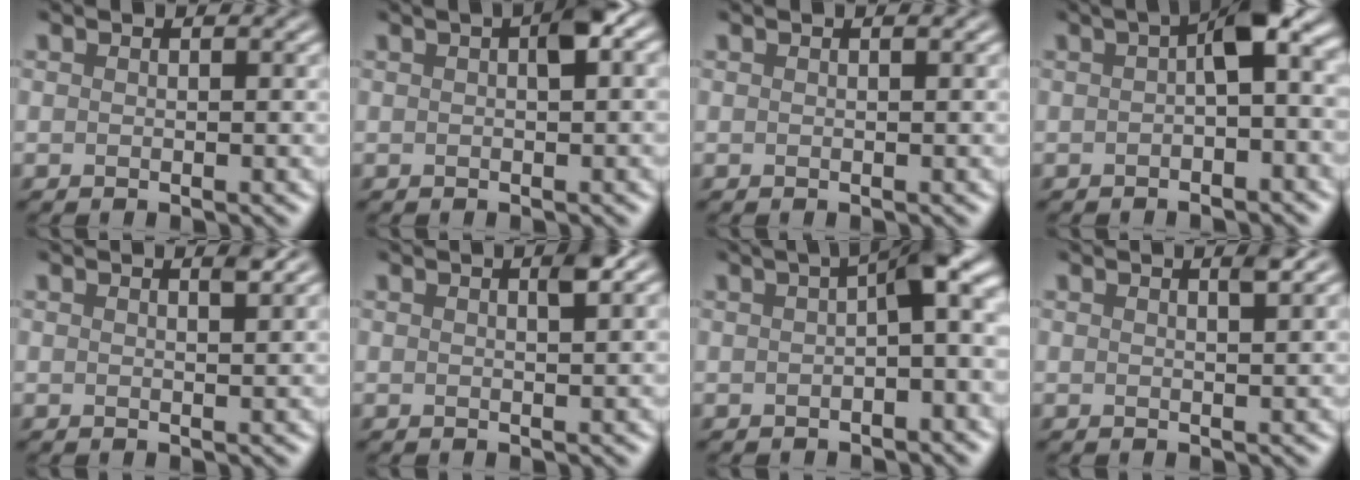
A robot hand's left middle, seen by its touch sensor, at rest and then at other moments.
{"total": 2.3, "force": [0.4, 0.6, 2.1], "torque": [-0.028, 0.011, 0.008]}
{"total": 0.0}
{"total": 4.3, "force": [-0.2, 1.2, 4.2], "torque": [-0.056, 0.015, -0.009]}
{"total": 0.7, "force": [0.6, -0.1, 0.4], "torque": [-0.004, 0.000, 0.011]}
{"total": 1.2, "force": [0.6, -0.1, 1.0], "torque": [-0.016, 0.003, 0.010]}
{"total": 4.2, "force": [0.1, 1.0, 4.1], "torque": [-0.051, 0.016, -0.001]}
{"total": 1.0, "force": [0.7, -0.1, 0.7], "torque": [-0.006, 0.003, 0.010]}